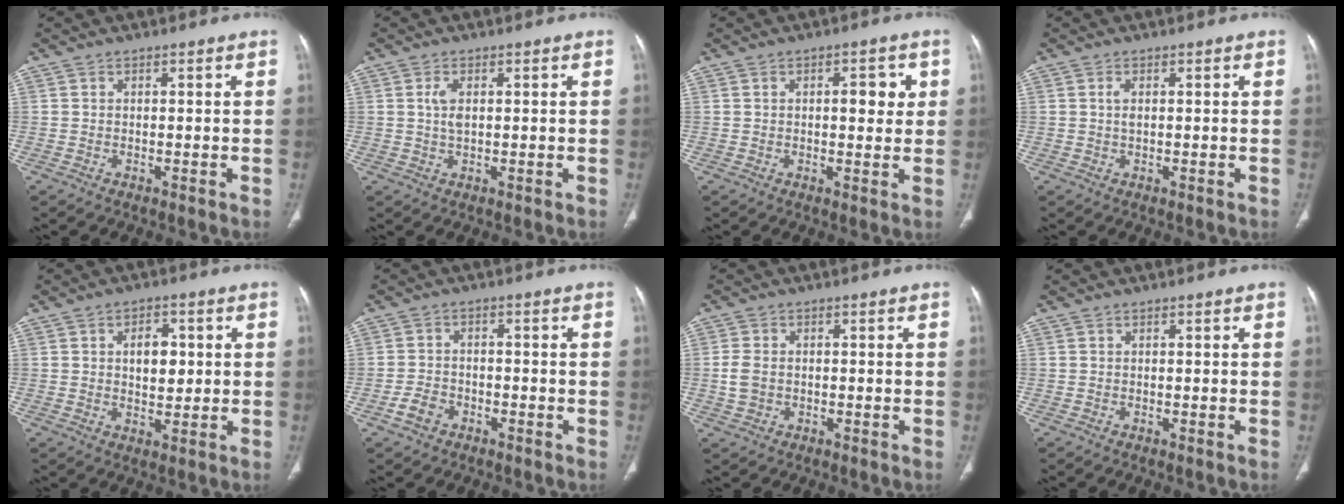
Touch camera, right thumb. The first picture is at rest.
{"total": 3.6, "force": [0.8, 1.7, 3.1], "torque": [-0.068, -0.001, 0.016]}
{"total": 4.9, "force": [1.1, 2.4, 4.1], "torque": [-0.040, -0.001, 0.013]}
{"total": 1.3, "force": [0.2, 0.6, 1.1], "torque": [-0.026, 0.002, 0.005]}
{"total": 5.9, "force": [1.0, 3.7, 4.5], "torque": [-0.044, -0.003, 0.016]}
{"total": 3.7, "force": [-2.1, 2.6, 1.7], "torque": [-0.031, 0.018, -0.037]}
{"total": 3.6, "force": [-0.3, 2.8, 2.3], "torque": [-0.053, 0.006, -0.005]}
{"total": 0.0}